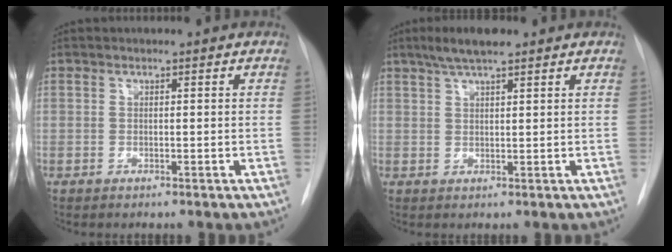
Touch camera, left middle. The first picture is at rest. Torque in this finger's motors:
{"motor_torque": [0.45, -0.41, 0.03, 0.02]}